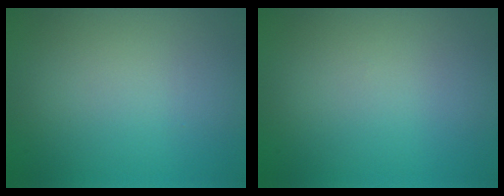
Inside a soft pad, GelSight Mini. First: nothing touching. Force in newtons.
{"total": 0.0}